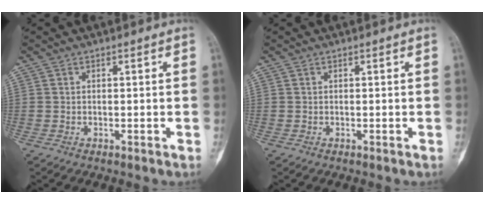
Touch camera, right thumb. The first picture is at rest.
{"total": 0.0}